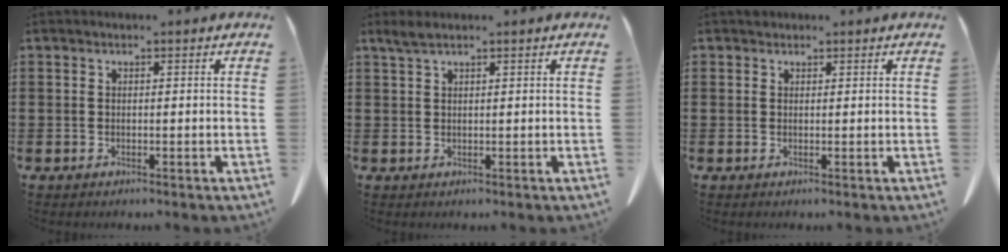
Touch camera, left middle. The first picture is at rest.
{"total": 1.7, "force": [1.3, 0.2, 1.2], "torque": [-0.026, 0.002, 0.023]}
{"total": 0.5, "force": [0.4, 0.4, 0.0], "torque": [0.000, 0.002, 0.008]}